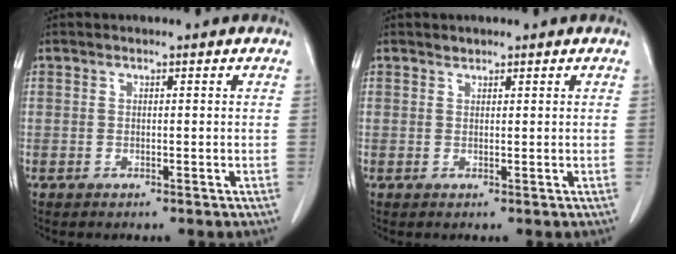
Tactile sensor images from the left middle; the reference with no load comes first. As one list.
[{"total": 0.6, "force": [0.6, 0.2, 0.0], "torque": [-0.003, -0.002, 0.008]}]